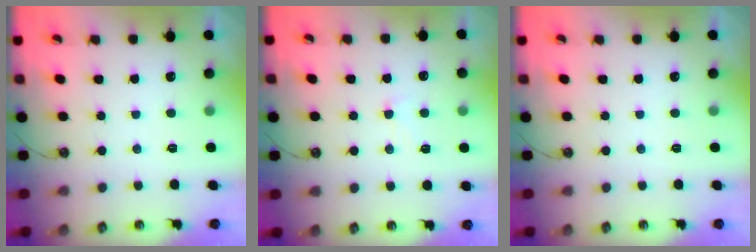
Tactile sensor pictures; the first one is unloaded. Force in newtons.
{"total": 0.8, "press": 0.4, "slide": 0.7}
{"total": 0.0}